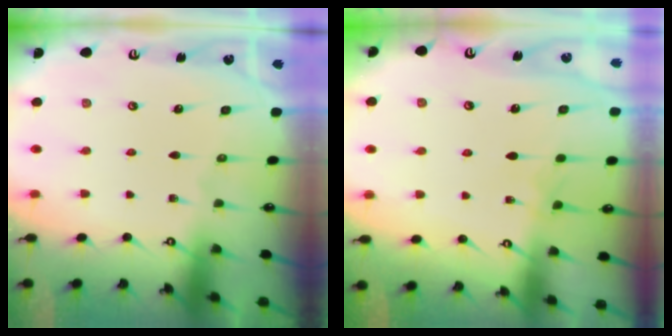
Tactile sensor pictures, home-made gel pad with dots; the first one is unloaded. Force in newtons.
{"total": 1.1, "press": 1.0, "slide": 0.4}